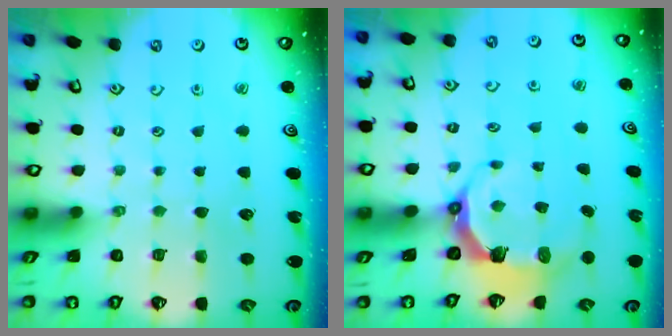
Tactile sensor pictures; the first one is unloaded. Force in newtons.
{"total": 6.5, "press": 4.9, "slide": 4.2}